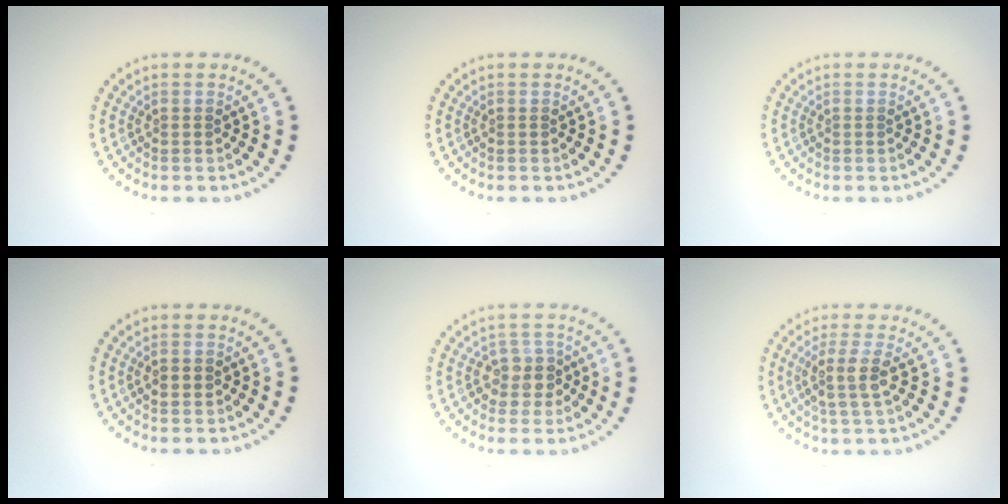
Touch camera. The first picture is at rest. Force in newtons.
{"total": 0.0}
{"total": 0.0}
{"total": 1.6, "press": 1.6, "slide": 0.1}
{"total": 2.5, "press": 2.2, "slide": 1.0}
{"total": 3.1, "press": 2.4, "slide": 1.9}